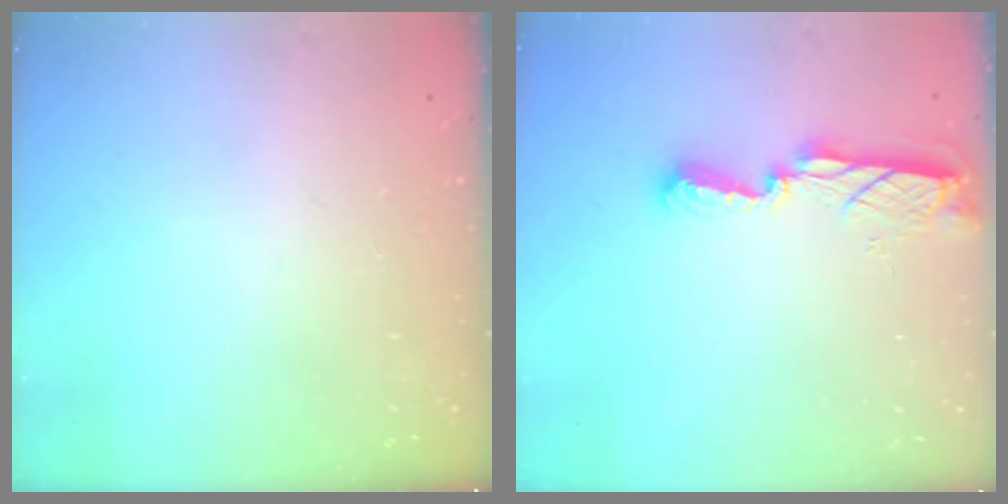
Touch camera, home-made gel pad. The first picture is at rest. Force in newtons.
{"total": 7.8, "press": 7.7, "slide": 0.3}